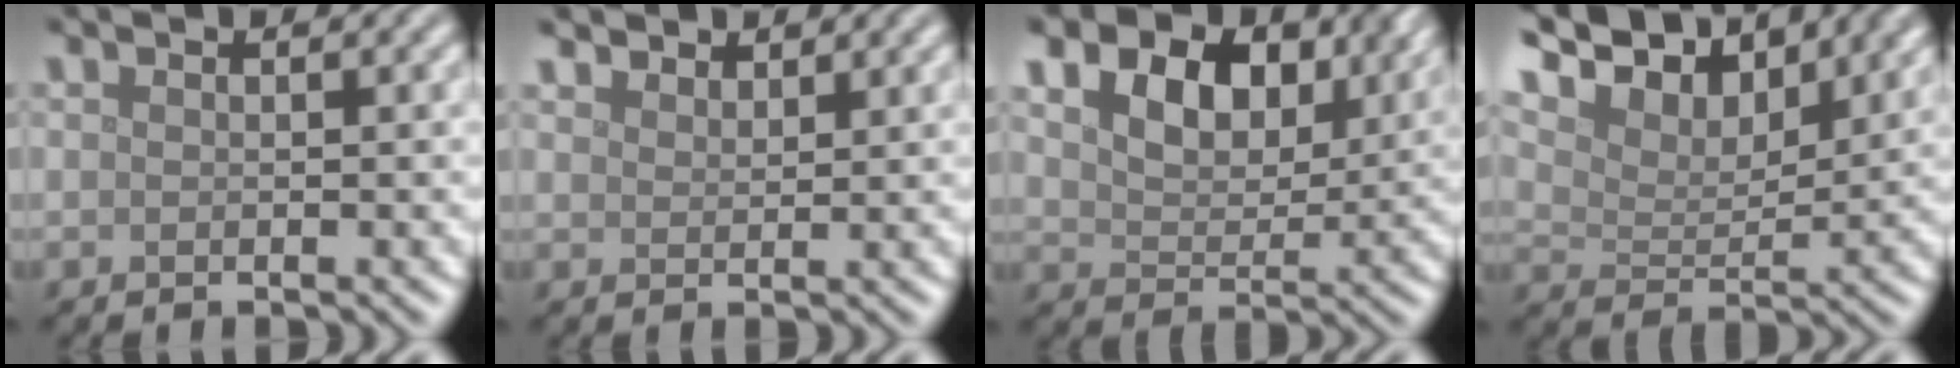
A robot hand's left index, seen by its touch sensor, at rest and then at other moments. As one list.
[{"total": 2.5, "force": [2.3, 0.8, 0.5], "torque": [-0.012, -0.004, 0.047]}, {"total": 8.9, "force": [4.8, 5.2, 5.4], "torque": [-0.090, 0.015, 0.065]}, {"total": 11.9, "force": [9.3, 4.9, 5.6], "torque": [-0.137, 0.019, 0.131]}]